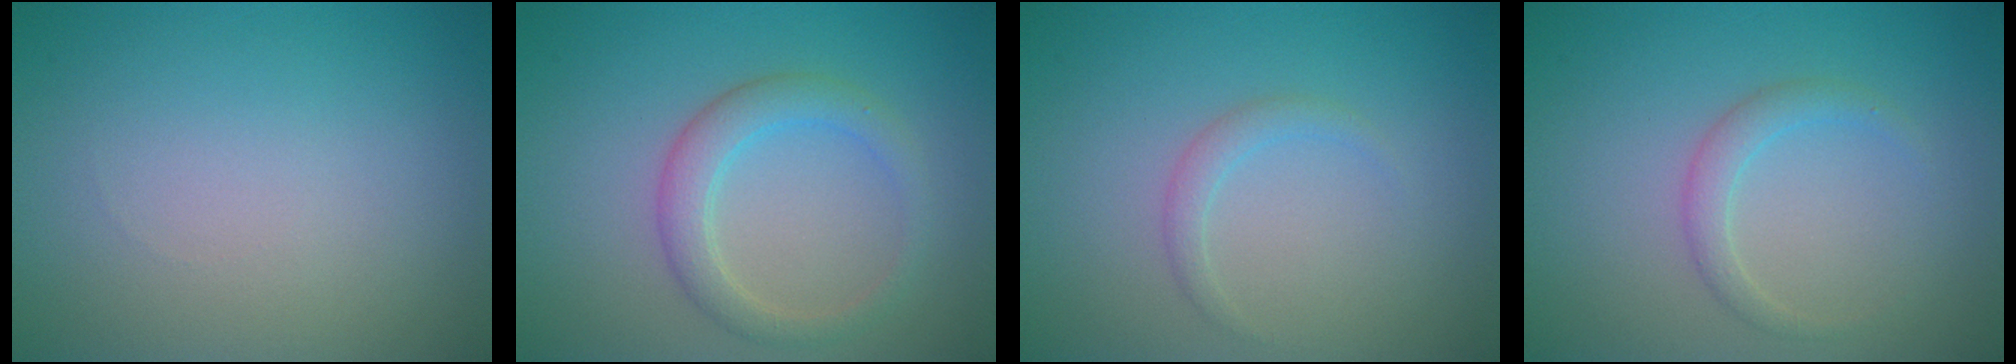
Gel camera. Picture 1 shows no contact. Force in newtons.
{"total": 2.9, "press": 2.9, "slide": 0.2}
{"total": 1.2, "press": 1.1, "slide": 0.1}
{"total": 1.7, "press": 1.7, "slide": 0.1}